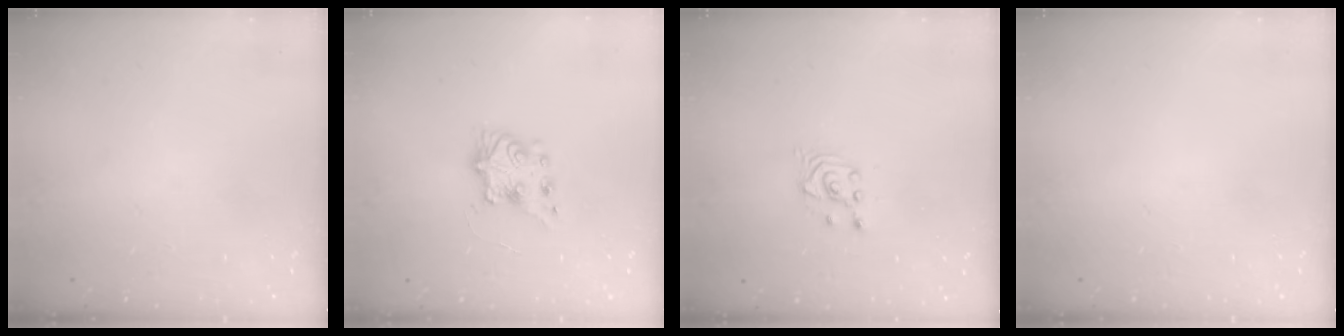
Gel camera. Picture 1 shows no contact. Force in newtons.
{"total": 7.8, "press": 7.8, "slide": 0.3}
{"total": 2.6, "press": 2.5, "slide": 0.3}
{"total": 0.0}